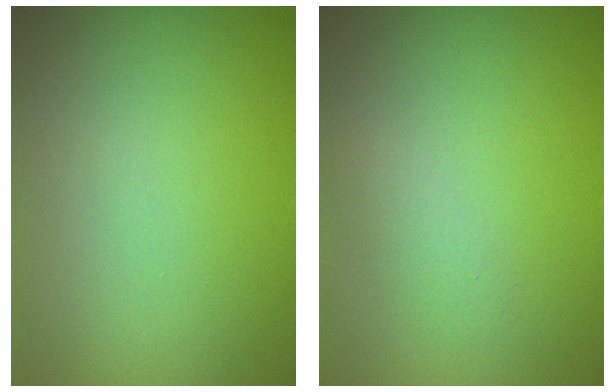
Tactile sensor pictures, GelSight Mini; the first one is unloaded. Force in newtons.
{"total": 1.1, "press": 1.1, "slide": 0.1}